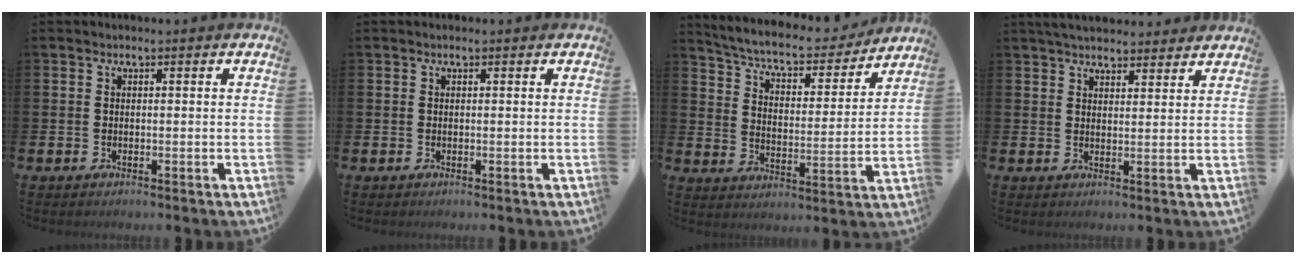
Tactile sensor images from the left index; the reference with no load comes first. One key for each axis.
{"total": 0.7, "fx": -0.4, "fy": 0.5, "fz": 0.2, "tx": 0.003, "ty": 0.002, "tz": -0.012}
{"total": 6.2, "fx": 5.8, "fy": 1.5, "fz": 1.9, "tx": -0.061, "ty": -0.049, "tz": 0.091}
{"total": 4.1, "fx": 4.0, "fy": 0.8, "fz": 0.5, "tx": -0.015, "ty": -0.016, "tz": 0.073}